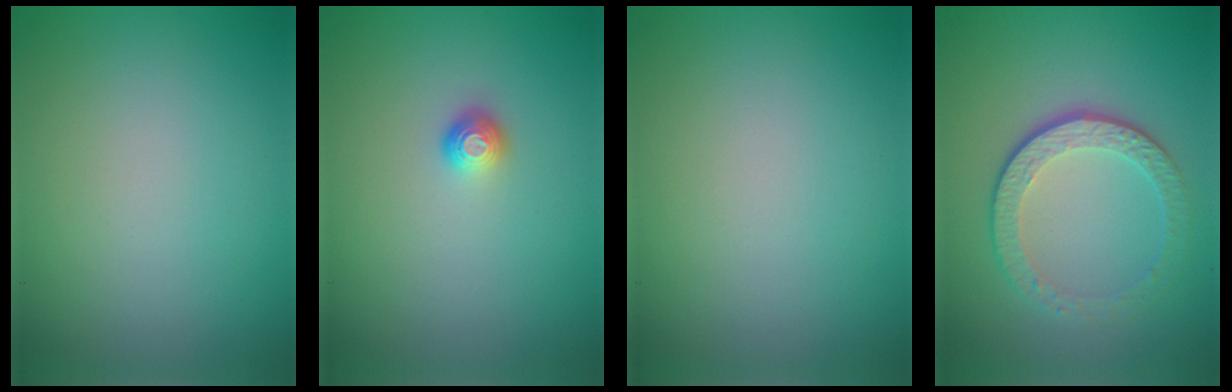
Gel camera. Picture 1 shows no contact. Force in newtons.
{"total": 1.0, "press": 0.9, "slide": 0.4}
{"total": 0.0}
{"total": 4.5, "press": 3.1, "slide": 3.2}